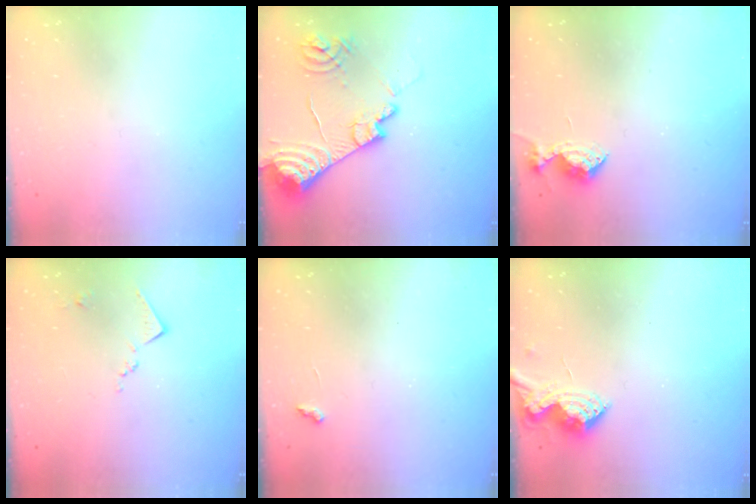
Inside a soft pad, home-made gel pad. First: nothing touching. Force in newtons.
{"total": 15.7, "press": 15.6, "slide": 1.8}
{"total": 6.7, "press": 6.6, "slide": 0.7}
{"total": 6.9, "press": 6.8, "slide": 0.8}
{"total": 2.3, "press": 2.3, "slide": 0.5}
{"total": 7.8, "press": 7.8, "slide": 0.2}